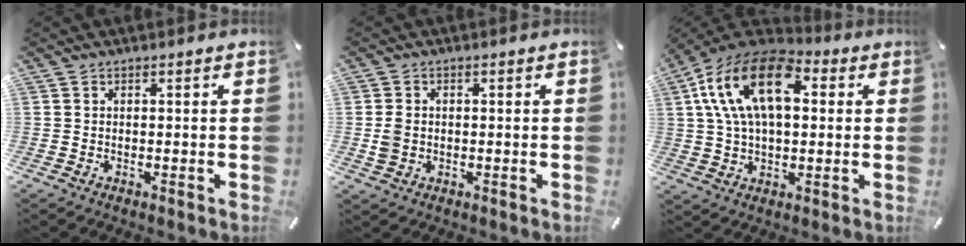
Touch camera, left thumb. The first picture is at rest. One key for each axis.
{"total": 3.2, "fx": -0.2, "fy": 2.7, "fz": 1.6, "tx": -0.021, "ty": 0.003, "tz": -0.004}
{"total": 18.8, "fx": 5.6, "fy": 11.0, "fz": 14.2, "tx": -0.280, "ty": -0.001, "tz": 0.095}